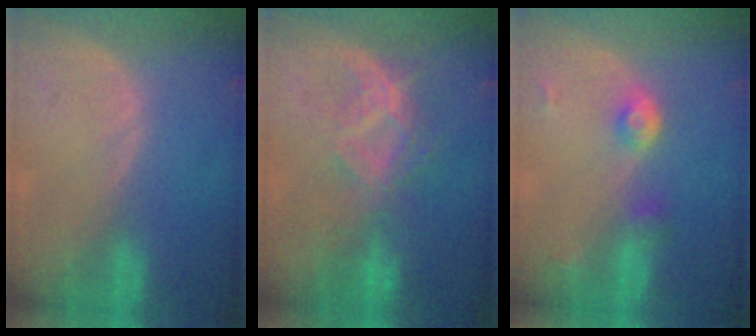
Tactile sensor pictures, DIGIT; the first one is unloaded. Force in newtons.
{"total": 7.0, "press": 6.8, "slide": 1.7}
{"total": 3.8, "press": 3.6, "slide": 1.2}